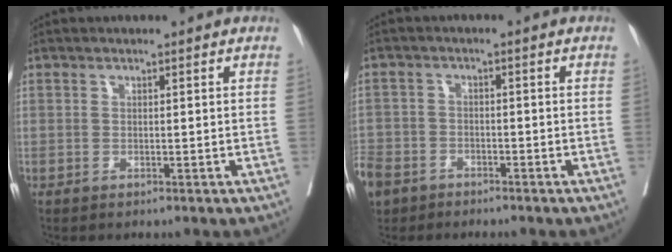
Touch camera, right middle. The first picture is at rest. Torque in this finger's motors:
{"motor_torque": [0.49, -0.22, 1.05, 0.21]}